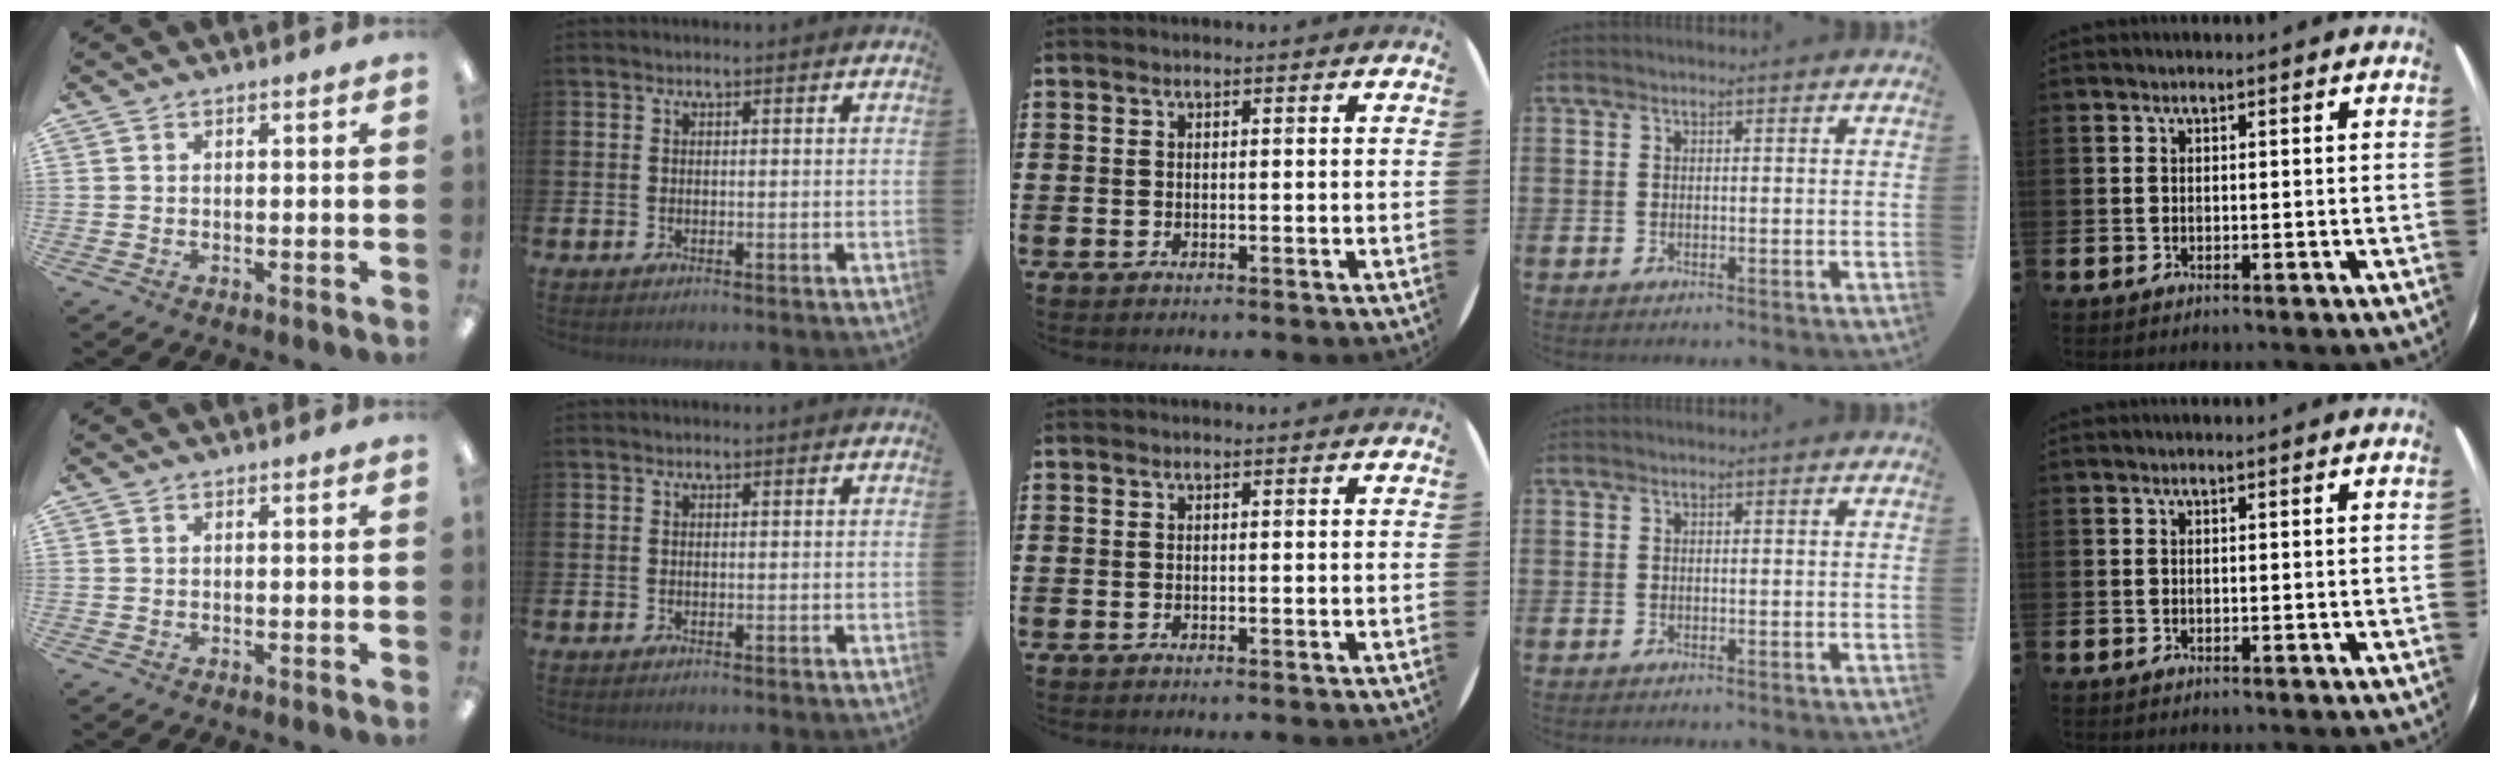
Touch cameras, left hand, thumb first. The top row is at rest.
{}